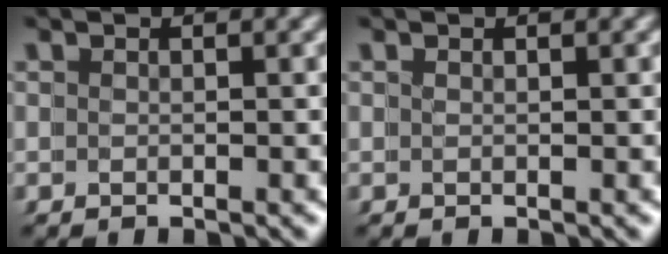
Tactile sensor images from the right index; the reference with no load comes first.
{"total": 0.9, "force": [0.2, -0.3, -0.8], "torque": [0.010, 0.000, 0.002]}